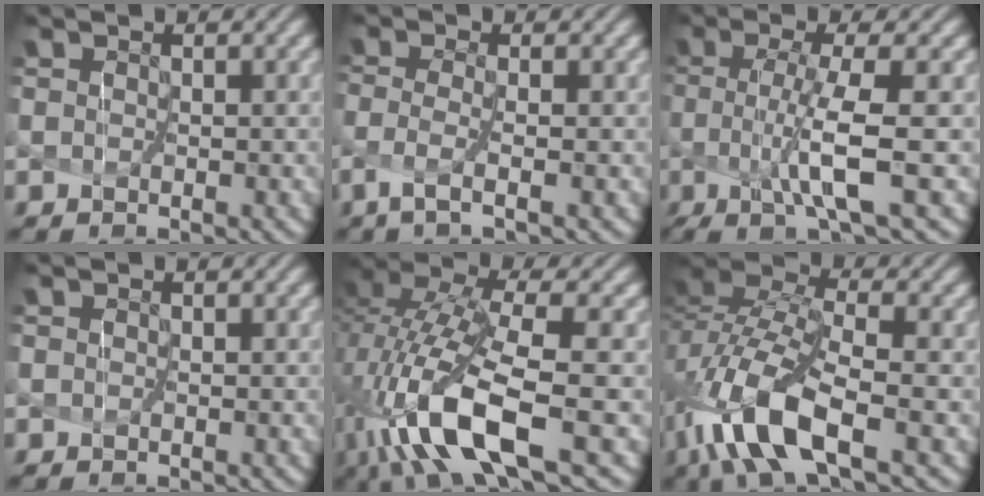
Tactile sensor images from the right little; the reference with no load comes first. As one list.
[{"total": 2.1, "force": [-1.5, -0.3, 1.4], "torque": [-0.050, -0.006, -0.025]}, {"total": 5.4, "force": [-1.6, -0.2, 5.1], "torque": [-0.104, -0.008, -0.018]}, {"total": 0.0}, {"total": 9.6, "force": [-3.8, 2.5, 8.4], "torque": [-0.179, 0.000, -0.064]}, {"total": 8.7, "force": [-4.3, 2.7, 7.1], "torque": [-0.156, 0.000, -0.081]}]